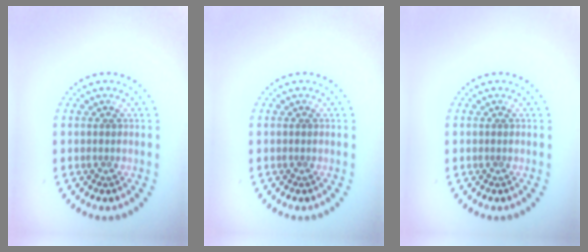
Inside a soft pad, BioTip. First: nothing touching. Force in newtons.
{"total": 0.0}
{"total": 0.0}